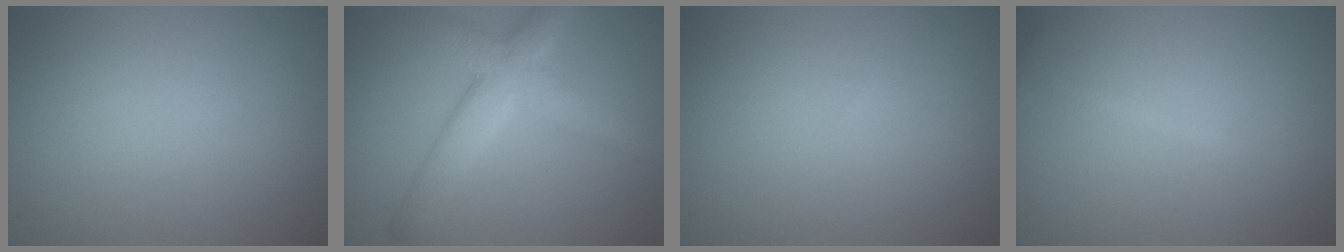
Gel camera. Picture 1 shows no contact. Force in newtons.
{"total": 5.2, "press": 5.2, "slide": 0.5}
{"total": 0.0}
{"total": 0.9, "press": 0.9, "slide": 0.0}